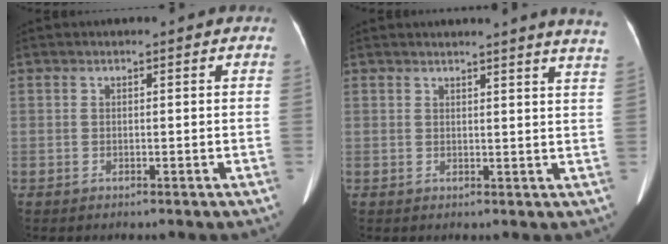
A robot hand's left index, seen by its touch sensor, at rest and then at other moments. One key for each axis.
{"total": 8.1, "fx": 7.5, "fy": -1.1, "fz": 2.9, "tx": -0.028, "ty": -0.040, "tz": 0.060}